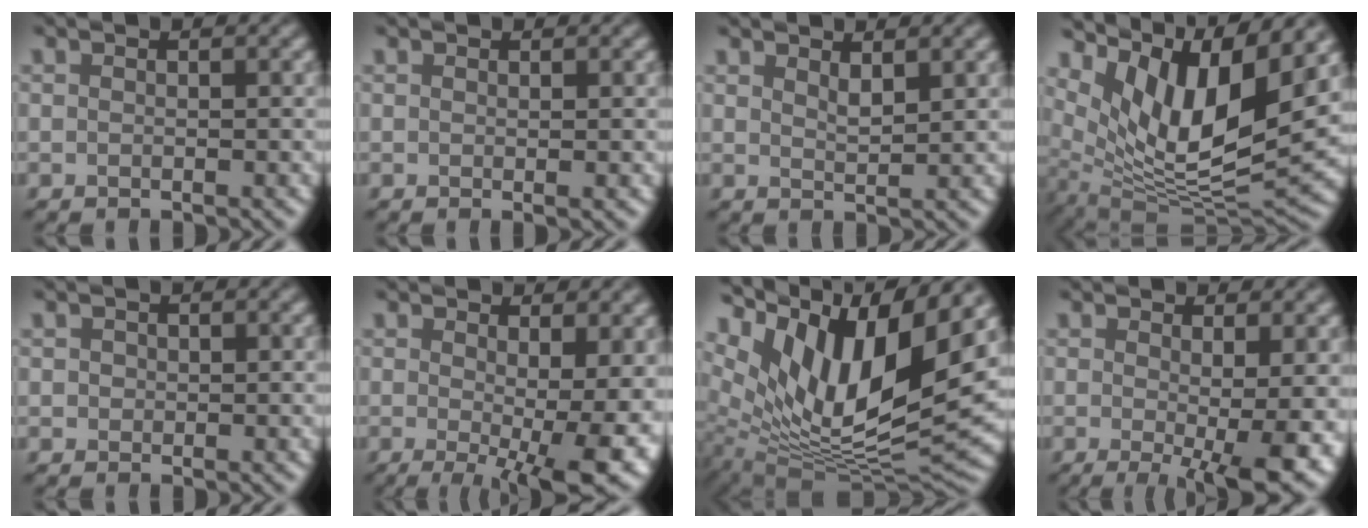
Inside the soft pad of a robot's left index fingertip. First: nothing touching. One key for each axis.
{"total": 0.8, "fx": 0.4, "fy": 0.1, "fz": 0.7, "tx": -0.010, "ty": -0.001, "tz": 0.004}
{"total": 1.6, "fx": 1.3, "fy": 0.3, "fz": 1.0, "tx": -0.019, "ty": -0.002, "tz": 0.022}
{"total": 11.9, "fx": 6.1, "fy": 3.9, "fz": 9.4, "tx": -0.176, "ty": 0.000, "tz": 0.115}
{"total": 0.7, "fx": 0.3, "fy": 0.6, "fz": 0.2, "tx": -0.004, "ty": -0.001, "tz": 0.007}
{"total": 9.5, "fx": -0.4, "fy": 2.9, "fz": 9.0, "tx": -0.116, "ty": -0.016, "tz": 0.000}
{"total": 15.2, "fx": 6.6, "fy": 6.5, "fz": 12.1, "tx": -0.218, "ty": 0.011, "tz": 0.116}
{"total": 7.6, "fx": -0.8, "fy": 2.0, "fz": 7.3, "tx": -0.100, "ty": -0.017, "tz": -0.006}